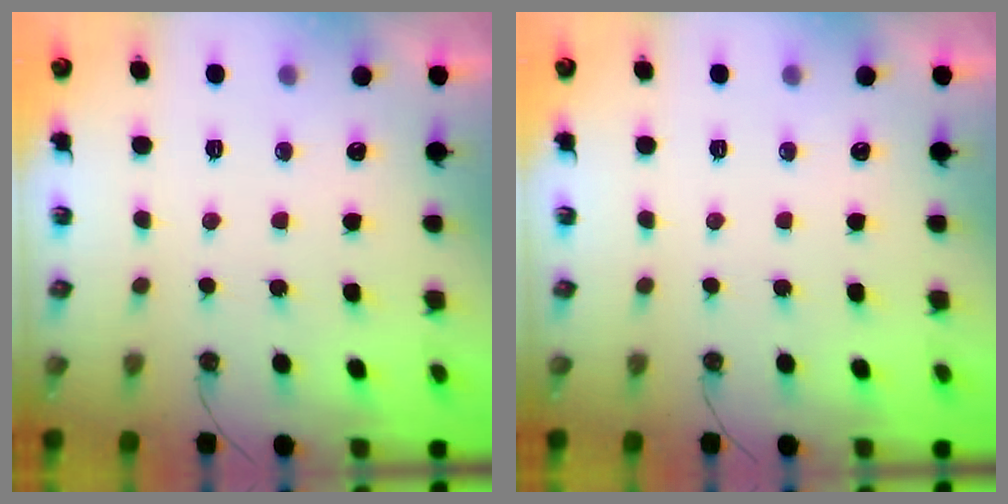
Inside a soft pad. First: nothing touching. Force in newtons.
{"total": 0.0}